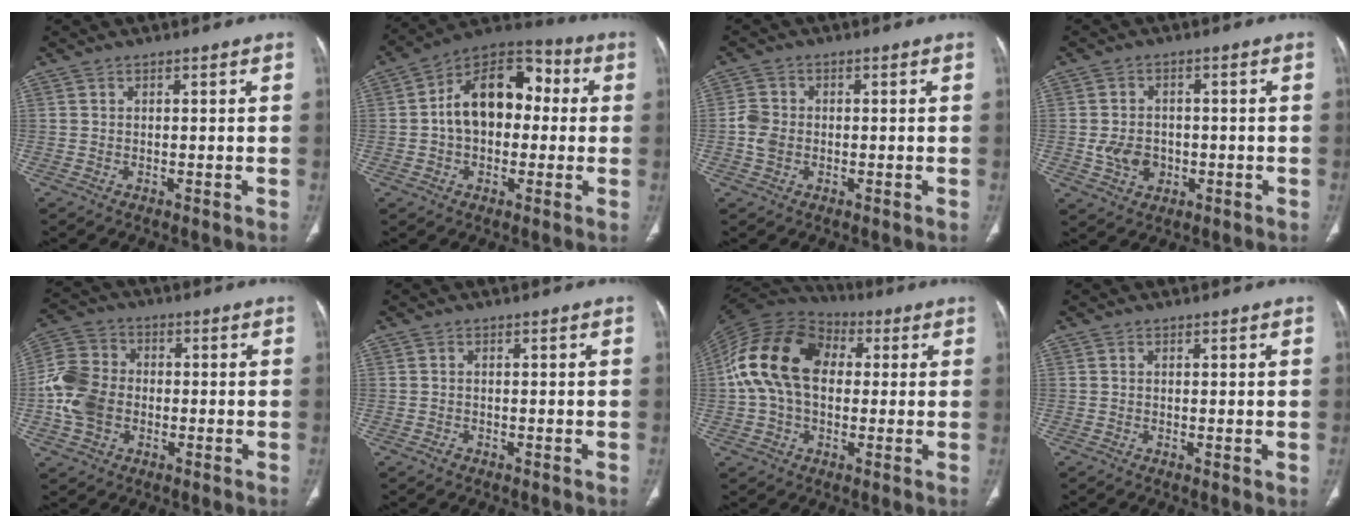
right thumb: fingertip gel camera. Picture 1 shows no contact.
{"total": 15.9, "force": [0.9, 10.8, 11.6], "torque": [-0.149, 0.042, 0.002]}
{"total": 3.7, "force": [-0.6, 3.1, 2.1], "torque": [-0.038, 0.009, -0.015]}
{"total": 5.9, "force": [-1.2, 4.7, 3.4], "torque": [-0.040, 0.006, -0.014]}
{"total": 11.0, "force": [-1.8, 8.7, 6.5], "torque": [-0.127, 0.023, -0.039]}
{"total": 0.9, "force": [-0.6, 0.6, 0.3], "torque": [-0.005, 0.000, -0.012]}
{"total": 18.1, "force": [2.1, 12.4, 13.0], "torque": [-0.245, 0.037, 0.029]}
{"total": 0.6, "force": [0.1, 0.1, 0.6], "torque": [-0.016, -0.005, 0.000]}